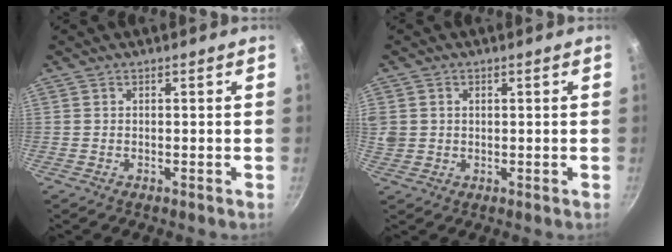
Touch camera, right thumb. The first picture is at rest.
{"total": 5.4, "force": [1.0, 4.6, 2.5], "torque": [-0.049, 0.005, 0.026]}